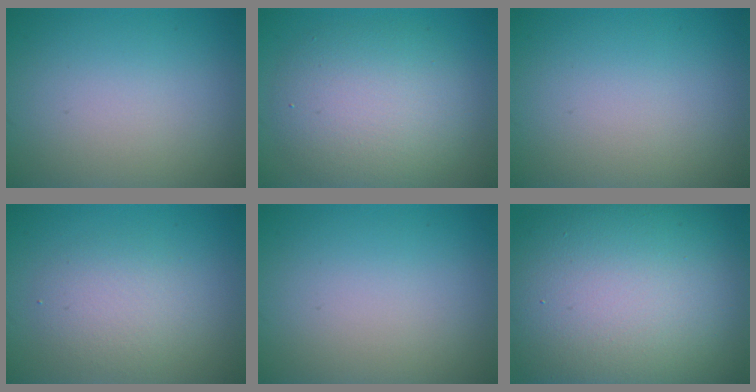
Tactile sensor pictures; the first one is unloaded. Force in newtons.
{"total": 6.4, "press": 6.4, "slide": 0.5}
{"total": 0.0}
{"total": 2.8, "press": 2.8, "slide": 0.1}
{"total": 0.0}
{"total": 17.8, "press": 17.8, "slide": 0.6}